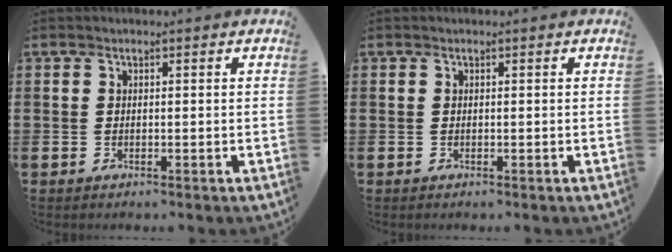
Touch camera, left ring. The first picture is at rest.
{"total": 0.0}